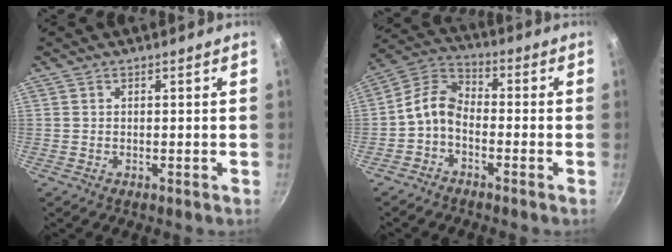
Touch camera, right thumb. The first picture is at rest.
{"total": 7.0, "force": [-2.6, 4.3, 5.0], "torque": [-0.102, 0.047, -0.065]}